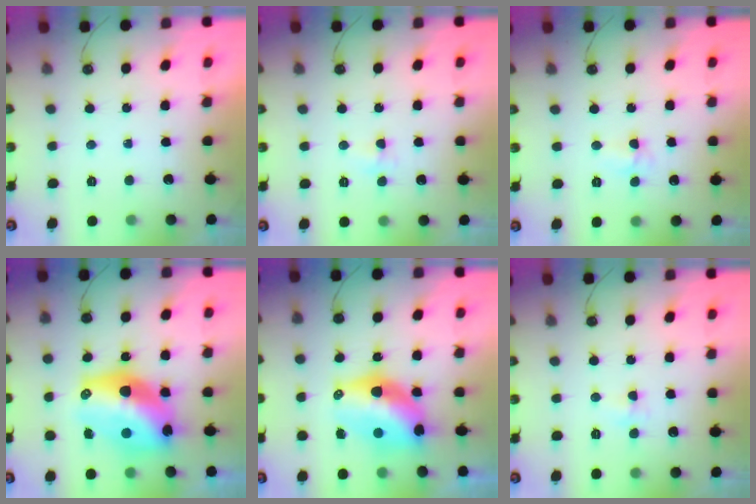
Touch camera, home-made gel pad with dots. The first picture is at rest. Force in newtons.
{"total": 2.8, "press": 2.7, "slide": 0.5}
{"total": 3.8, "press": 3.7, "slide": 0.7}
{"total": 16.5, "press": 16.3, "slide": 3.0}
{"total": 12.8, "press": 12.8, "slide": 1.2}
{"total": 2.8, "press": 2.7, "slide": 0.5}